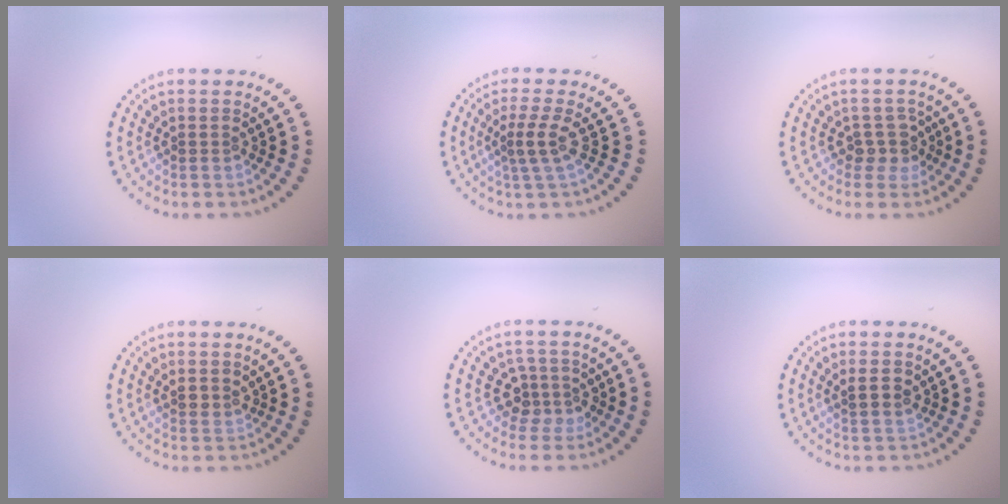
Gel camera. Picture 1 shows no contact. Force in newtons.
{"total": 2.5, "press": 1.7, "slide": 1.9}
{"total": 2.2, "press": 1.7, "slide": 1.5}
{"total": 1.0, "press": 0.8, "slide": 0.7}
{"total": 2.5, "press": 1.9, "slide": 1.6}
{"total": 1.5, "press": 1.4, "slide": 0.6}